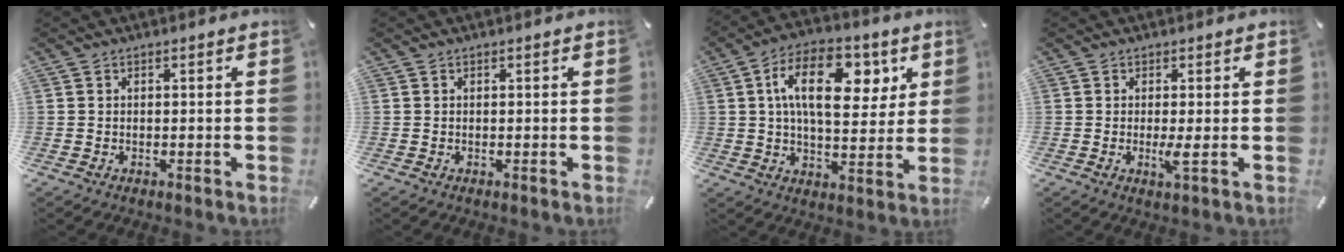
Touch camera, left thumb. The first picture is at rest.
{"total": 0.0}
{"total": 17.2, "force": [5.7, 9.7, 13.0], "torque": [-0.212, 0.000, 0.095]}
{"total": 3.4, "force": [-0.4, 0.1, 3.4], "torque": [-0.064, -0.014, -0.007]}